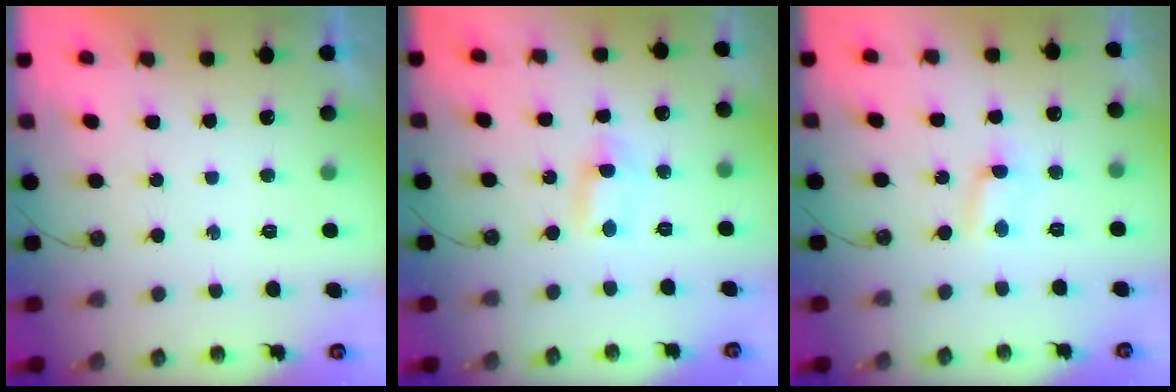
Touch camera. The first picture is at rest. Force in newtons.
{"total": 1.1, "press": 0.8, "slide": 0.6}
{"total": 1.6, "press": 1.5, "slide": 0.3}